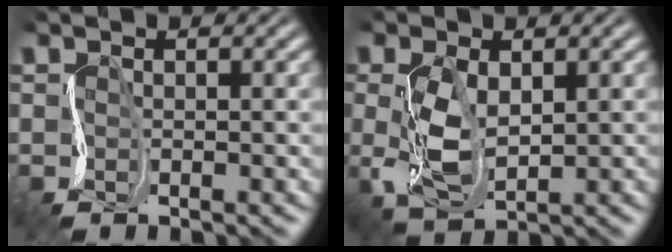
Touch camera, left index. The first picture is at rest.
{"total": 3.0, "force": [0.9, 1.6, 2.3], "torque": [-0.078, 0.007, 0.019]}